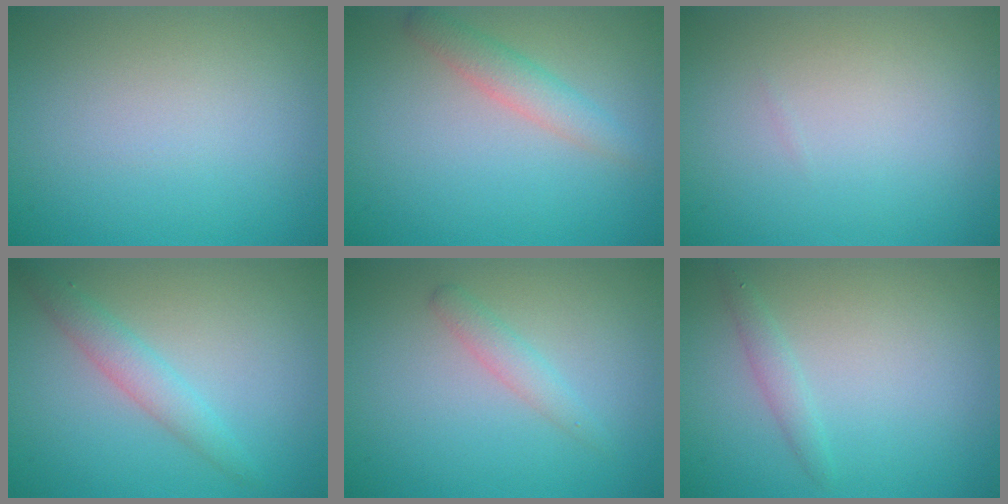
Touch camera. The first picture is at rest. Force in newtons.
{"total": 2.4, "press": 2.4, "slide": 0.2}
{"total": 0.0}
{"total": 2.4, "press": 2.4, "slide": 0.1}
{"total": 1.6, "press": 1.6, "slide": 0.1}
{"total": 1.3, "press": 1.3, "slide": 0.1}